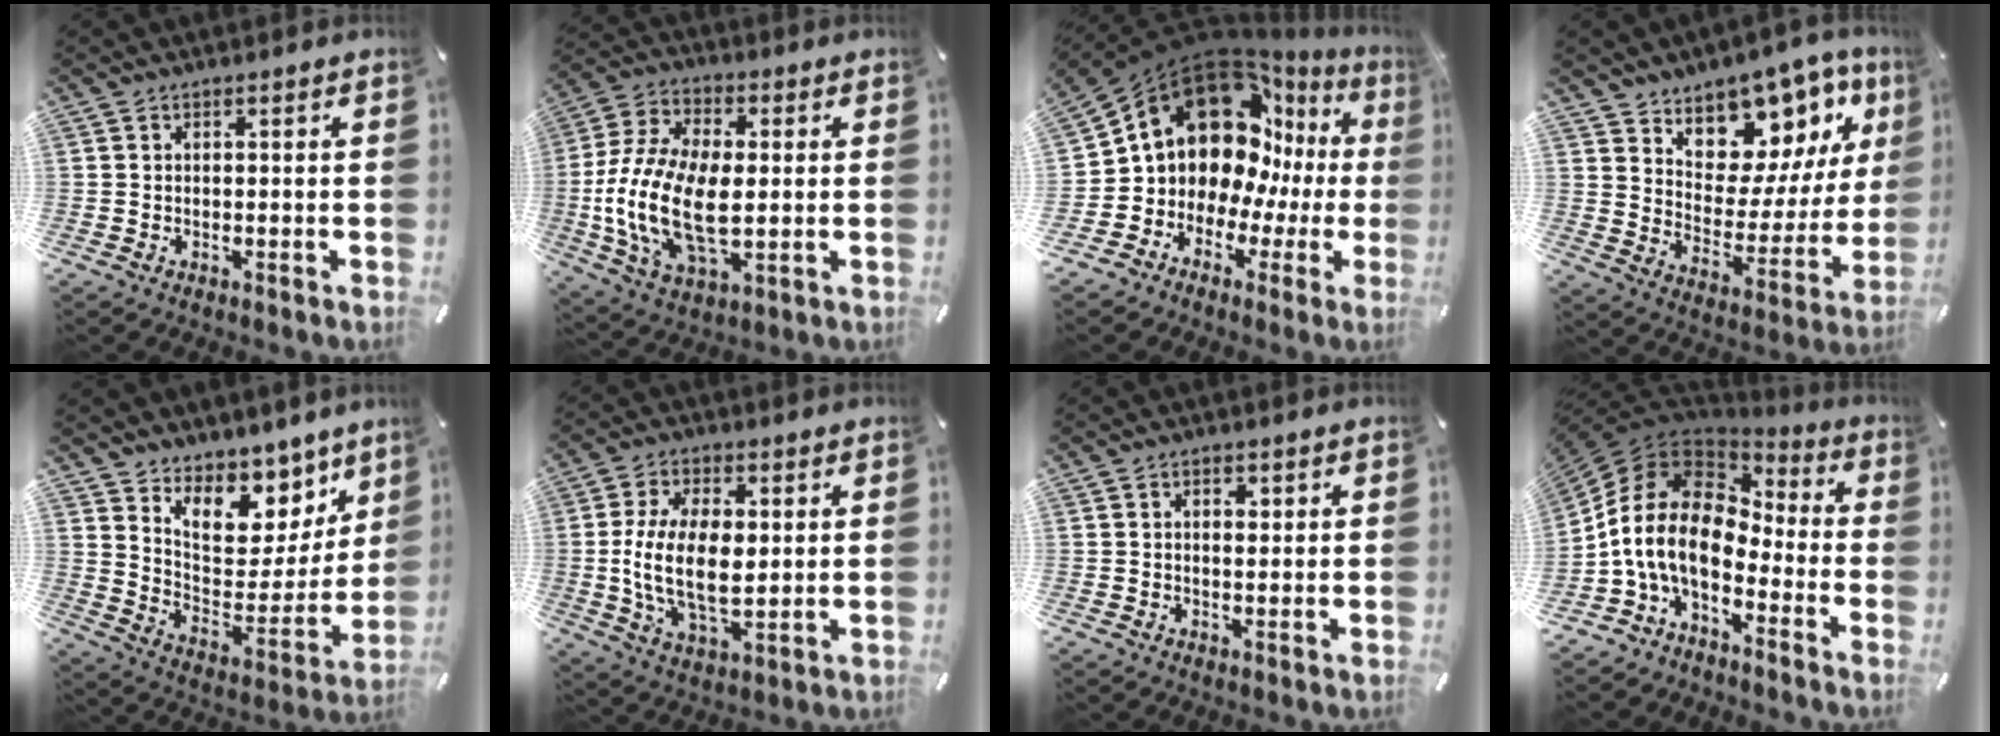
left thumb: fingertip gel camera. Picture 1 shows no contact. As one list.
[{"total": 18.7, "force": [-1.6, 10.9, 15.1], "torque": [-0.335, -0.007, -0.029]}, {"total": 15.5, "force": [6.5, 11.8, 7.7], "torque": [-0.132, -0.073, 0.115]}, {"total": 11.7, "force": [8.3, 7.7, 2.7], "torque": [-0.034, -0.091, 0.146]}, {"total": 12.9, "force": [9.9, 7.6, 3.3], "torque": [-0.046, -0.100, 0.180]}, {"total": 13.8, "force": [0.9, 7.8, 11.4], "torque": [-0.240, -0.002, 0.014]}, {"total": 2.2, "force": [0.3, 1.5, 1.6], "torque": [-0.019, 0.001, 0.000]}, {"total": 13.6, "force": [-3.5, 8.5, 10.0], "torque": [-0.228, 0.008, -0.074]}]